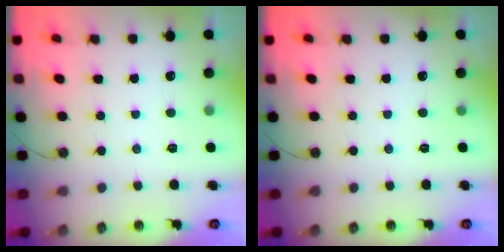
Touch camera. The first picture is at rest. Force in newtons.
{"total": 0.0}